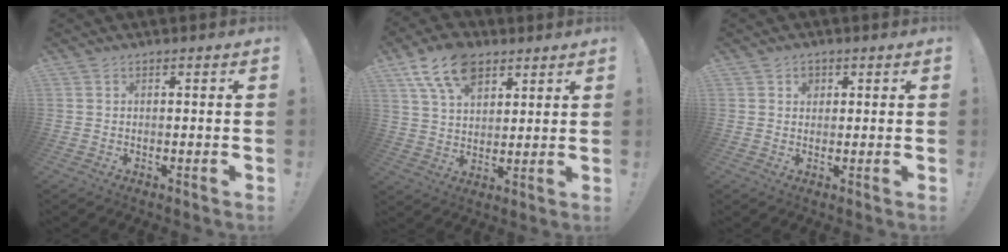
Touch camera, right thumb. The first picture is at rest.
{"total": 13.9, "force": [7.9, 8.4, 7.9], "torque": [-0.134, -0.029, 0.147]}
{"total": 2.5, "force": [1.0, 2.1, 1.0], "torque": [-0.007, -0.004, 0.015]}